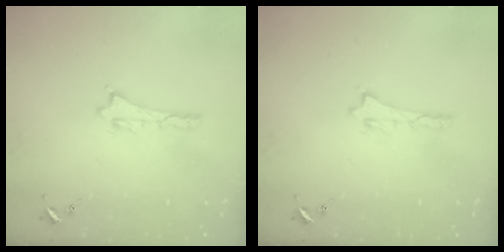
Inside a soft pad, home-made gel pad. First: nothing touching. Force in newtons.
{"total": 0.0}